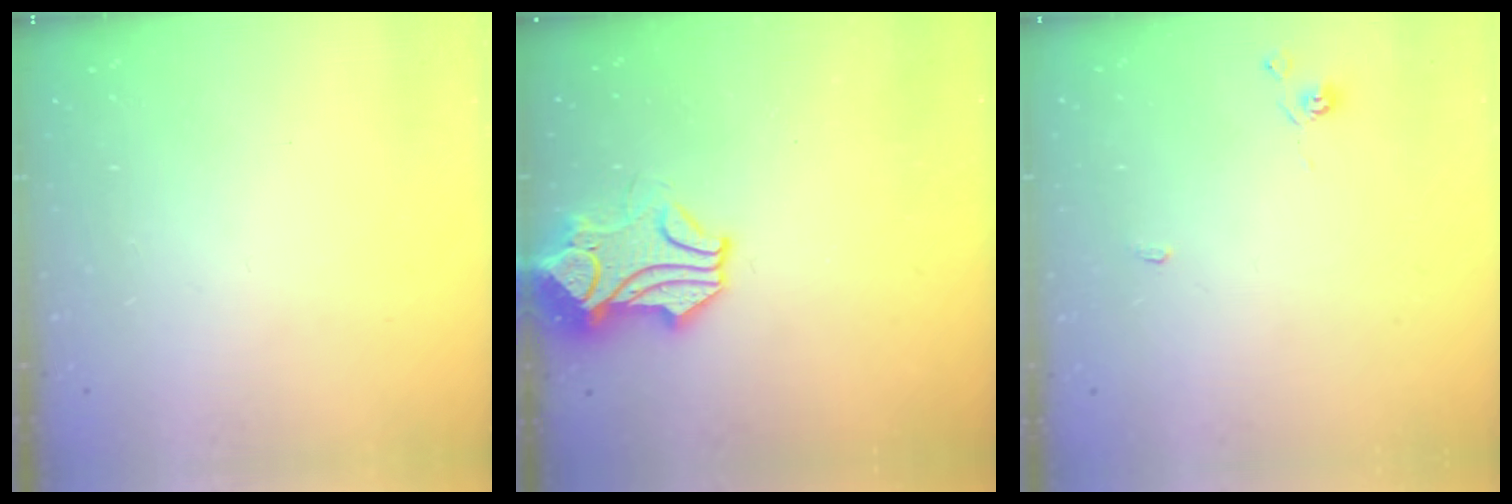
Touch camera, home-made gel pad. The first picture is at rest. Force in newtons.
{"total": 3.9, "press": 3.6, "slide": 1.4}
{"total": 2.2, "press": 2.2, "slide": 0.5}